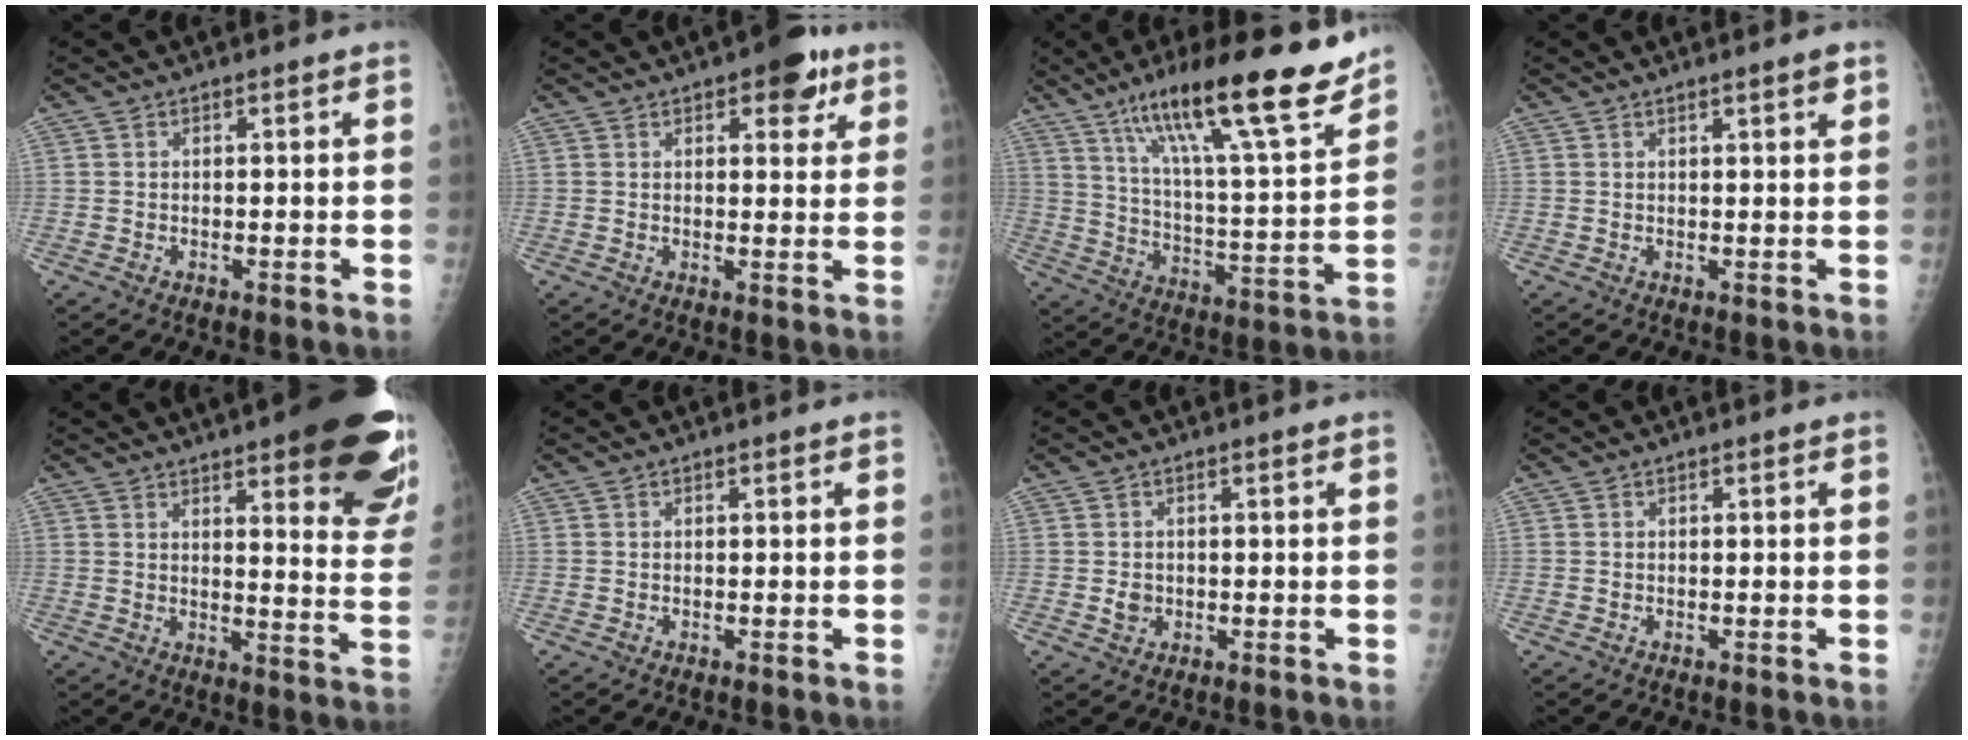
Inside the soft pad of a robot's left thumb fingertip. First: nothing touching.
{"total": 7.2, "force": [3.9, 3.3, 5.1], "torque": [-0.034, -0.011, 0.043]}
{"total": 25.0, "force": [17.1, 4.1, 17.8], "torque": [-0.266, -0.061, 0.280]}
{"total": 2.1, "force": [1.3, 0.2, 1.7], "torque": [-0.022, -0.006, 0.018]}
{"total": 24.4, "force": [14.4, 6.2, 18.8], "torque": [-0.186, -0.055, 0.175]}
{"total": 0.0}
{"total": 1.9, "force": [-0.1, 1.7, 0.9], "torque": [-0.005, 0.002, 0.002]}
{"total": 0.0}